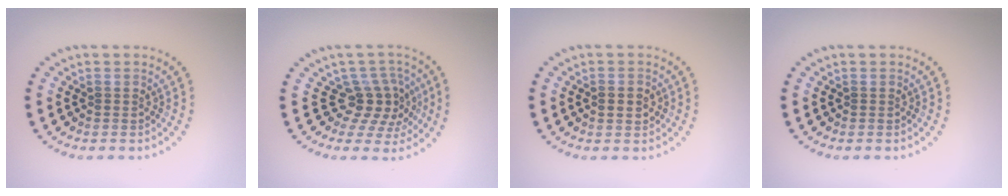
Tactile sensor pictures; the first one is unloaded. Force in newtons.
{"total": 3.5, "press": 2.6, "slide": 2.4}
{"total": 2.2, "press": 2.2, "slide": 0.1}
{"total": 0.0}